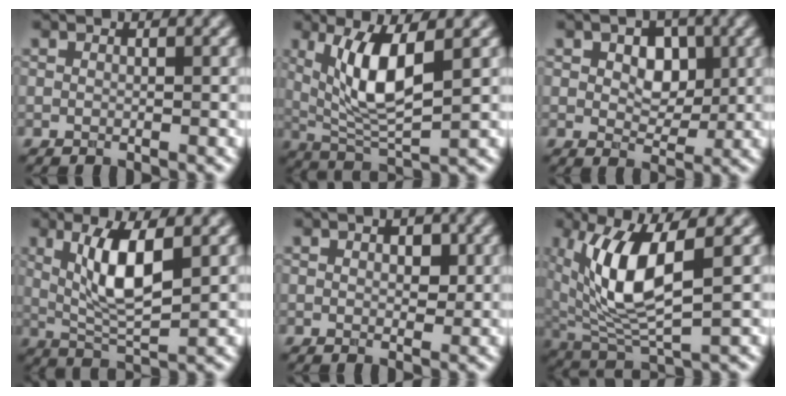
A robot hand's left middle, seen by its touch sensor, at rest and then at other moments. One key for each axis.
{"total": 6.2, "fx": 1.7, "fy": 1.9, "fz": 5.7, "tx": -0.122, "ty": -0.011, "tz": 0.049}
{"total": 3.3, "fx": 0.7, "fy": 2.2, "fz": 2.3, "tx": -0.044, "ty": 0.002, "tz": 0.015}
{"total": 5.7, "fx": 1.3, "fy": 1.5, "fz": 5.4, "tx": -0.108, "ty": -0.004, "tz": 0.038}
{"total": 1.3, "fx": 0.4, "fy": 0.6, "fz": 1.1, "tx": -0.016, "ty": 0.001, "tz": 0.016}
{"total": 8.2, "fx": 1.9, "fy": 2.7, "fz": 7.5, "tx": -0.174, "ty": -0.008, "tz": 0.050}